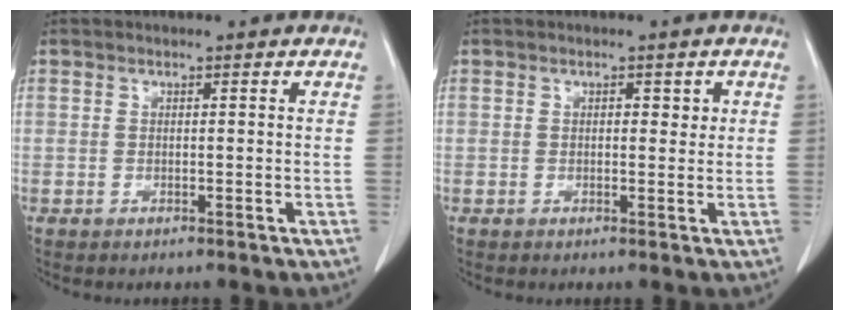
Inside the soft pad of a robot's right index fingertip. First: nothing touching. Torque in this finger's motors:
{"motor_torque": [-0.08, -0.02, 0.02, -0.01]}